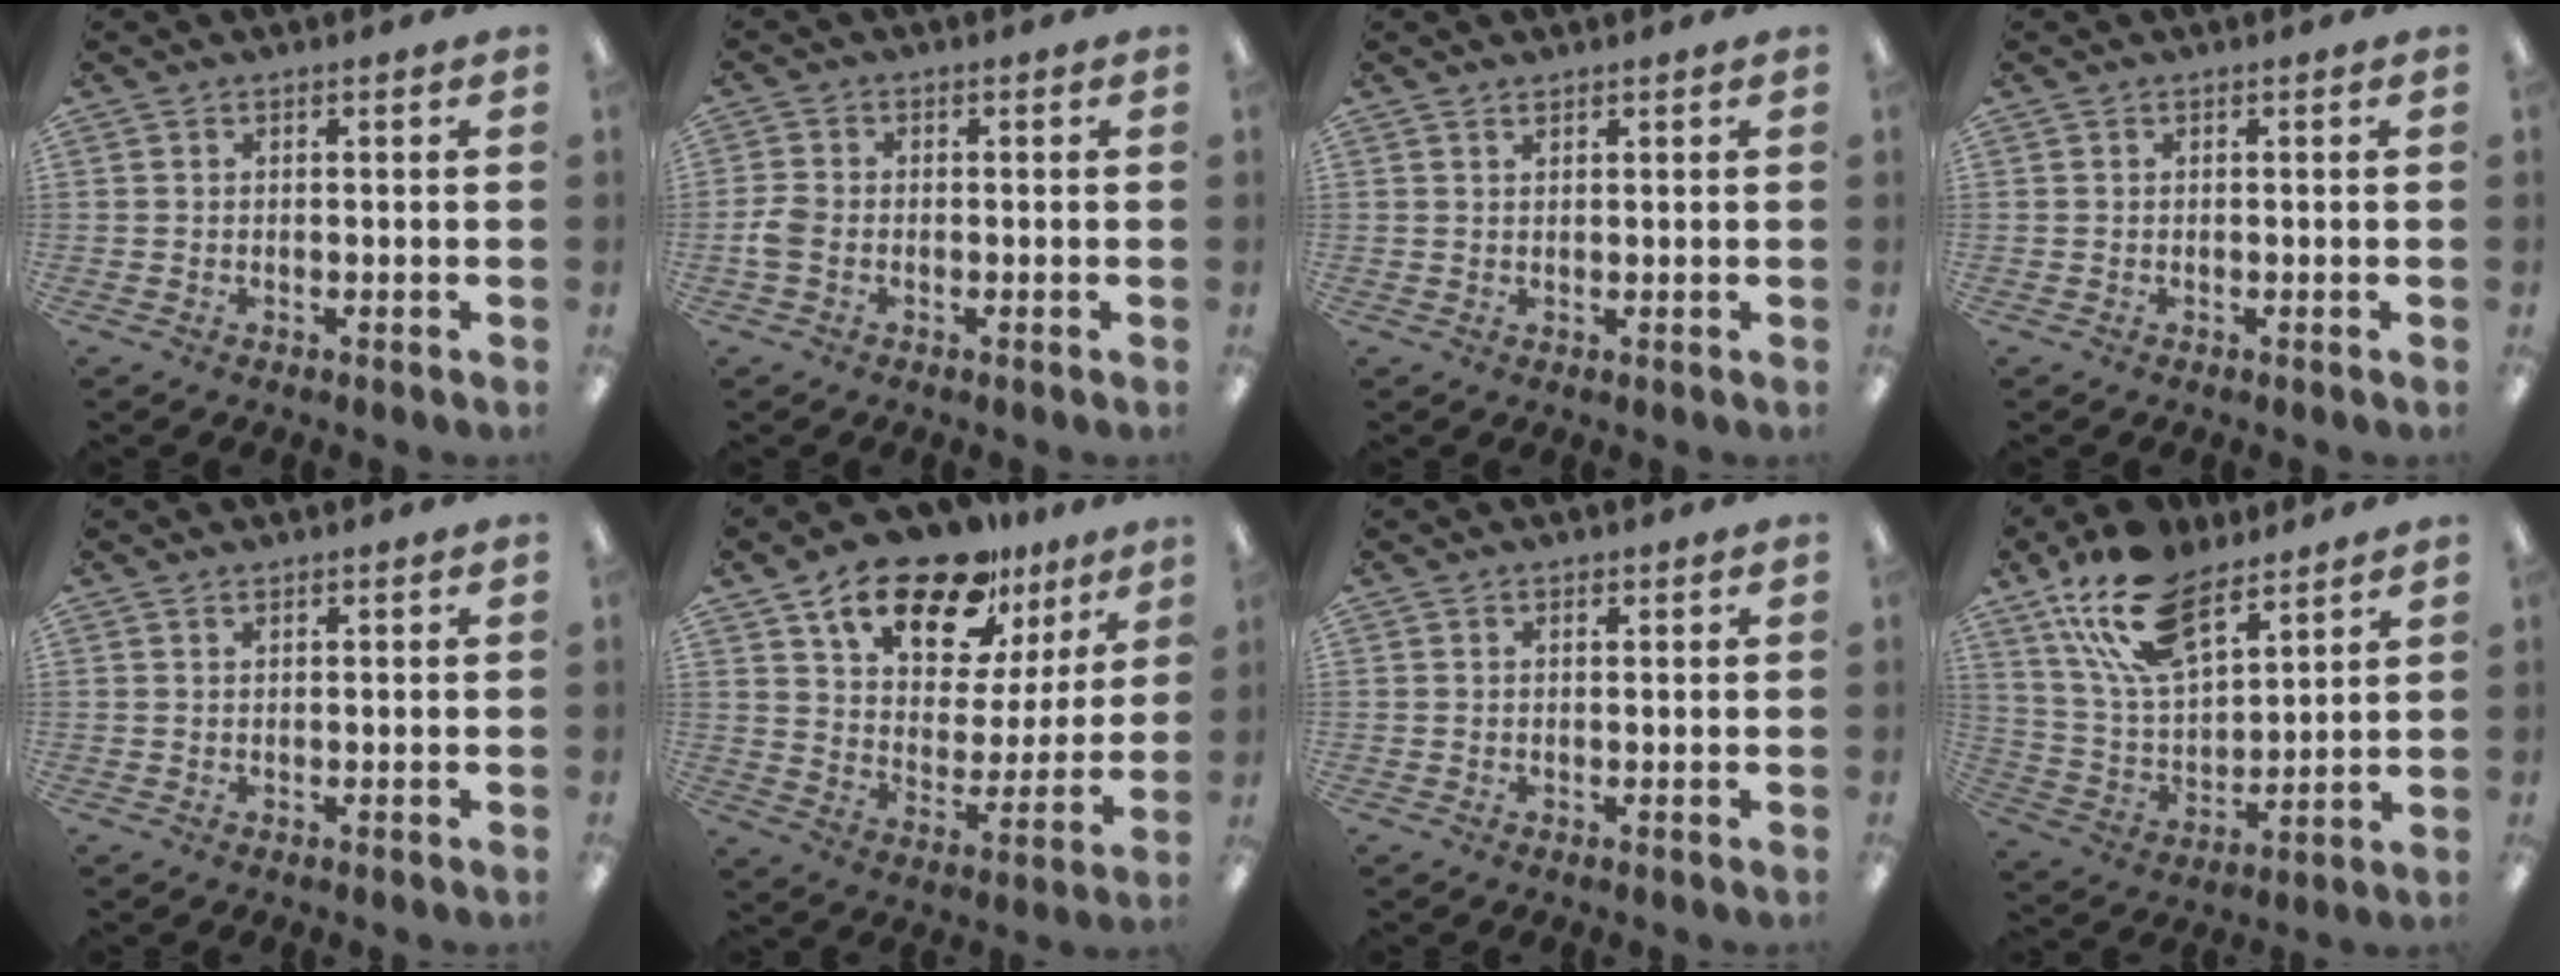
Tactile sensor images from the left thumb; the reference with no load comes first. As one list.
[{"total": 3.4, "force": [-0.9, 2.4, 2.2], "torque": [-0.051, 0.002, -0.018]}, {"total": 1.1, "force": [1.0, 0.4, 0.3], "torque": [-0.007, -0.001, 0.020]}, {"total": 0.0}, {"total": 0.8, "force": [0.7, 0.2, 0.3], "torque": [-0.007, 0.000, 0.014]}, {"total": 18.8, "force": [13.9, 8.7, 9.1], "torque": [-0.150, -0.085, 0.242]}, {"total": 0.9, "force": [0.8, 0.5, 0.2], "torque": [0.003, -0.003, 0.013]}, {"total": 19.9, "force": [12.9, 10.1, 11.3], "torque": [-0.232, -0.051, 0.235]}]